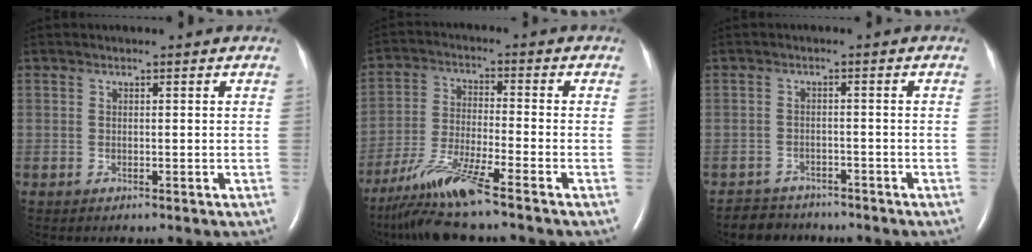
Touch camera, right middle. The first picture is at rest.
{"total": 9.6, "force": [-7.5, -1.1, 5.9], "torque": [-0.121, -0.031, -0.141]}
{"total": 4.5, "force": [-4.1, 1.8, -0.2], "torque": [0.000, -0.005, -0.063]}